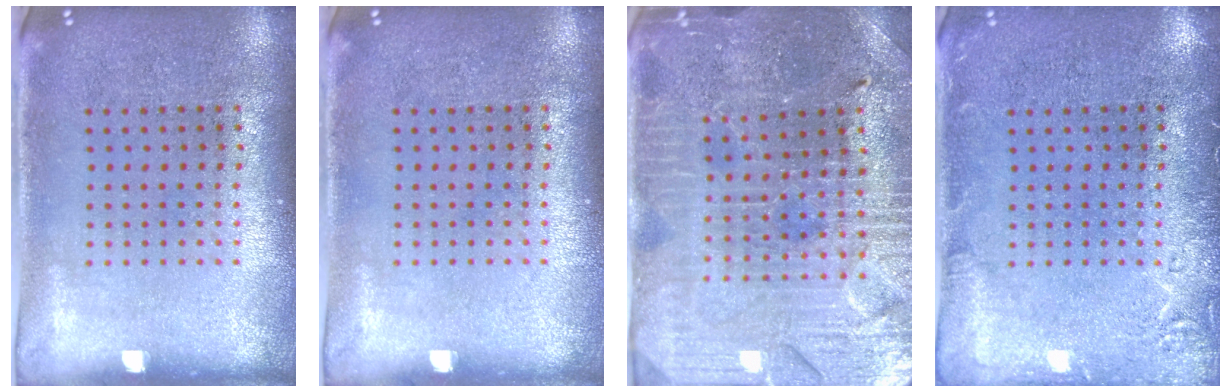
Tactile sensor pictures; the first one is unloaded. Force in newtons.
{"total": 0.0}
{"total": 3.5, "press": 3.4, "slide": 0.6}
{"total": 2.0, "press": 2.0, "slide": 0.4}